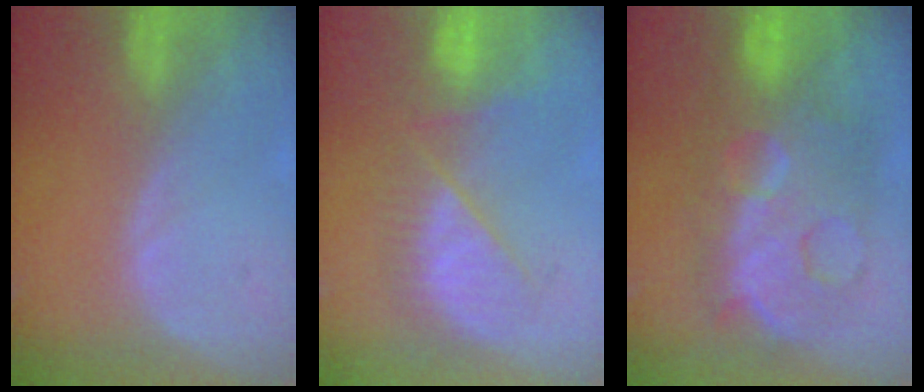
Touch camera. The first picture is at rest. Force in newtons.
{"total": 7.4, "press": 7.3, "slide": 1.1}
{"total": 11.2, "press": 11.2, "slide": 1.0}